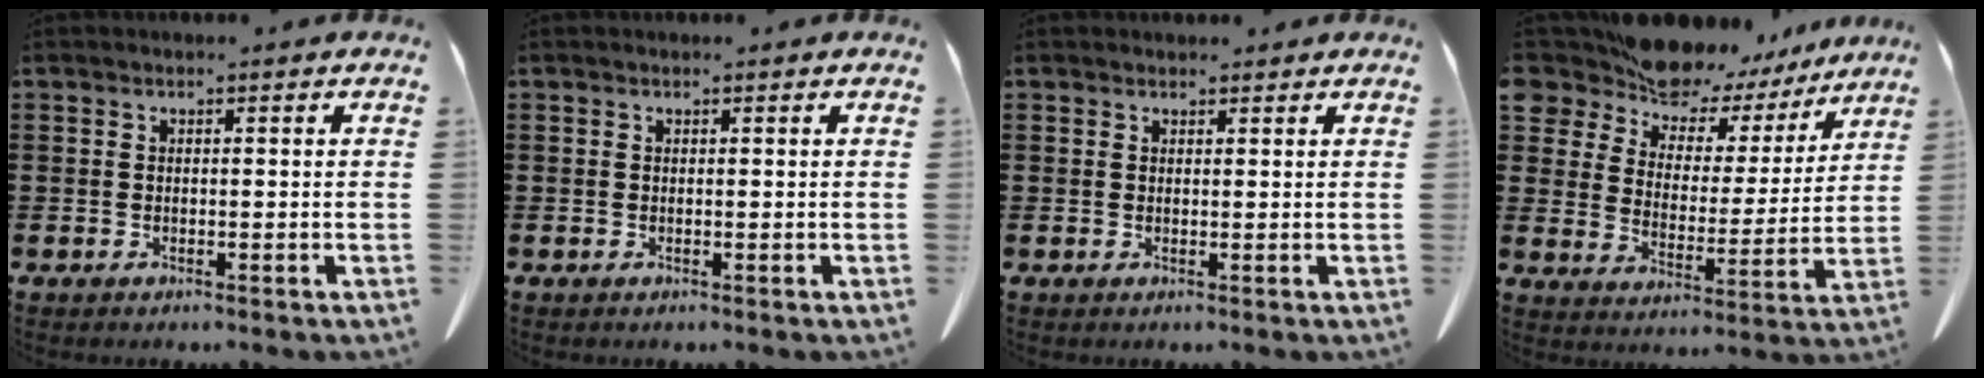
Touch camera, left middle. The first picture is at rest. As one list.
[{"total": 0.0}, {"total": 1.3, "force": [1.2, 0.5, 0.1], "torque": [-0.006, 0.001, 0.025]}, {"total": 10.6, "force": [10.0, 3.2, 1.7], "torque": [-0.079, -0.071, 0.185]}]